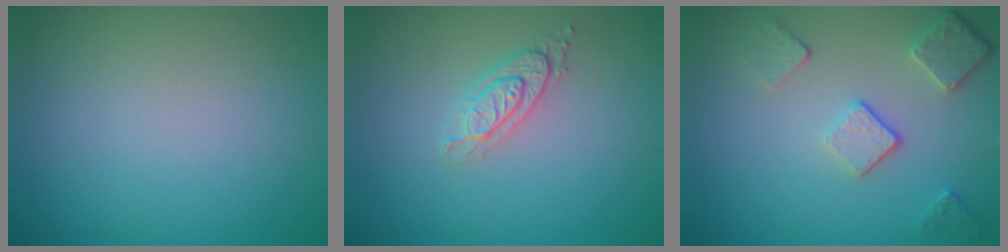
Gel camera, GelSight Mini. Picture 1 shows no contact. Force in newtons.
{"total": 2.0, "press": 2.0, "slide": 0.5}
{"total": 3.5, "press": 2.8, "slide": 2.1}